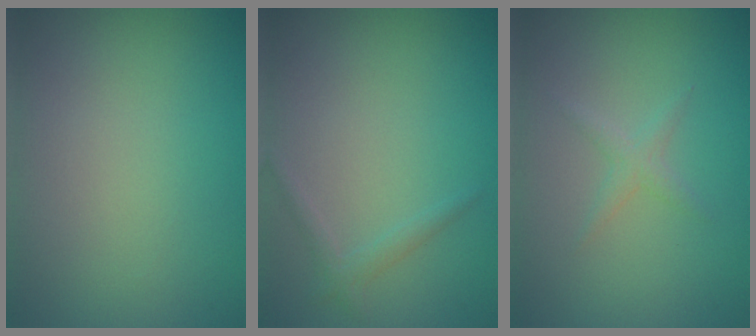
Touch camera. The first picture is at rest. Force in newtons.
{"total": 1.1, "press": 1.1, "slide": 0.1}
{"total": 1.1, "press": 1.1, "slide": 0.1}